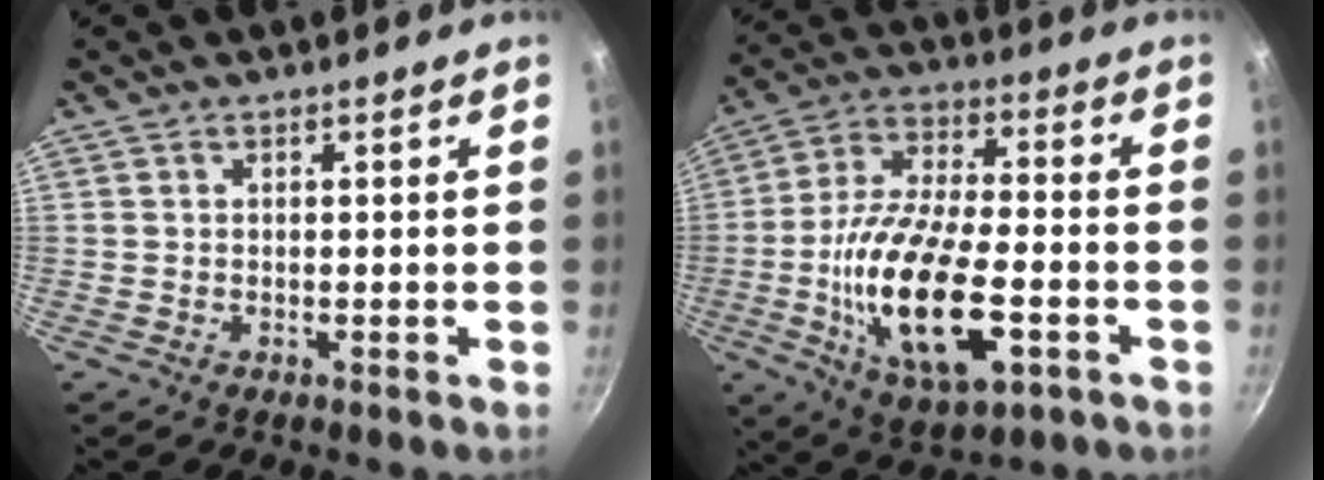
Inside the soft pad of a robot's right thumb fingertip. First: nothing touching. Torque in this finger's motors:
{"motor_torque": [0.10, 1.52, 2.06, -0.70, 0.70]}